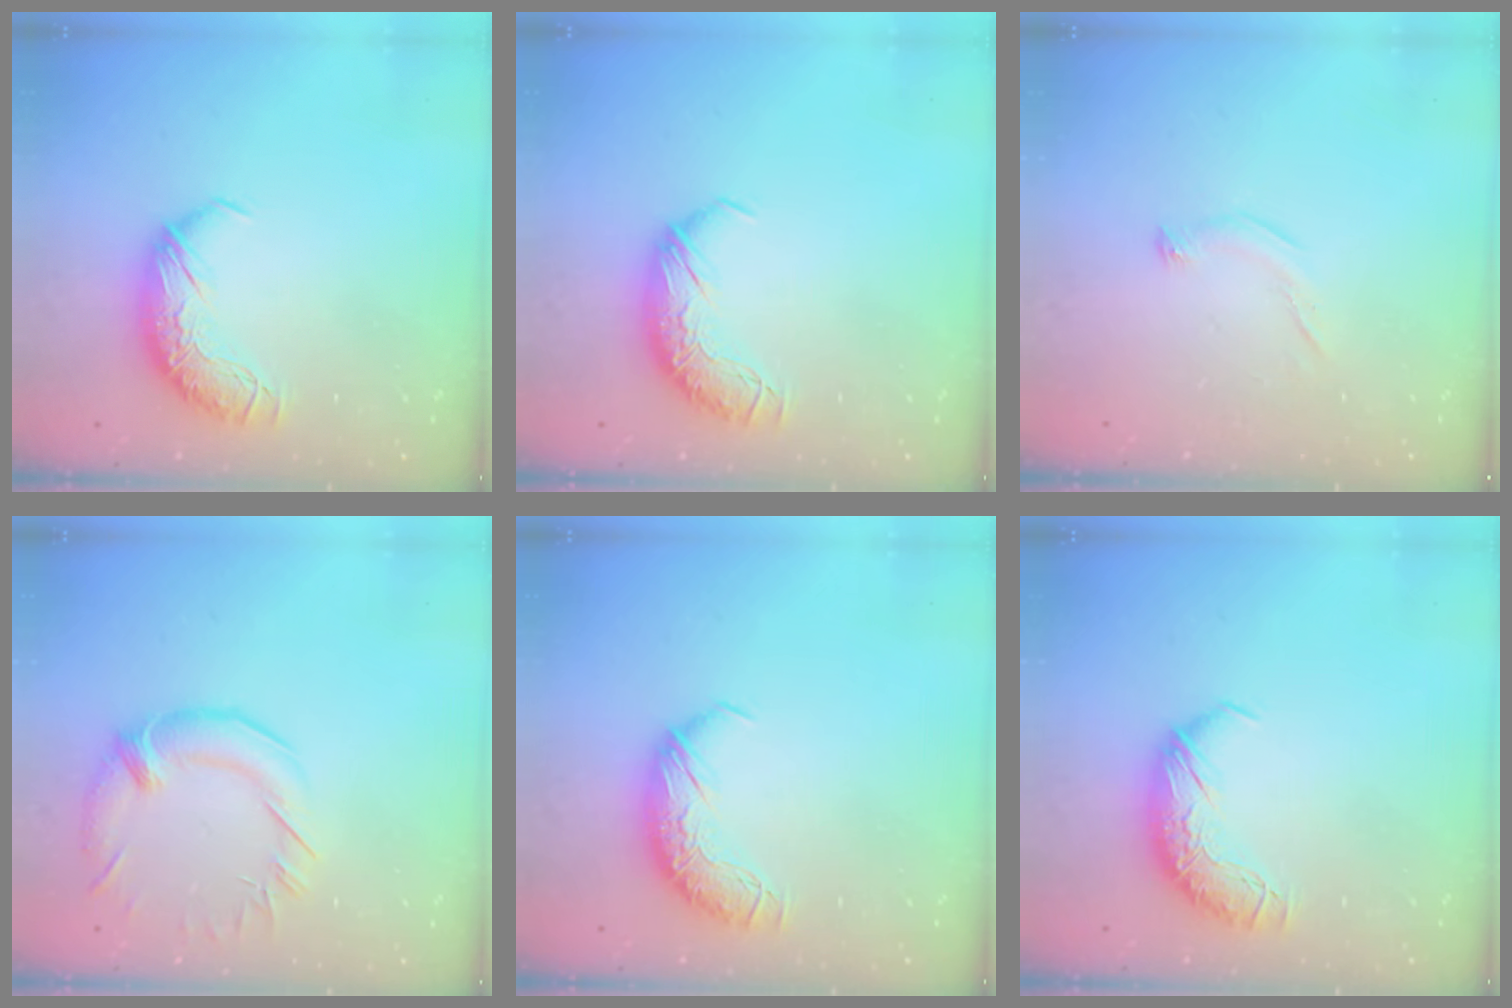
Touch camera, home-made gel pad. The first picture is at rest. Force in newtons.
{"total": 0.0}
{"total": 5.5, "press": 5.4, "slide": 0.9}
{"total": 2.8, "press": 1.9, "slide": 2.0}
{"total": 0.0}
{"total": 0.0}